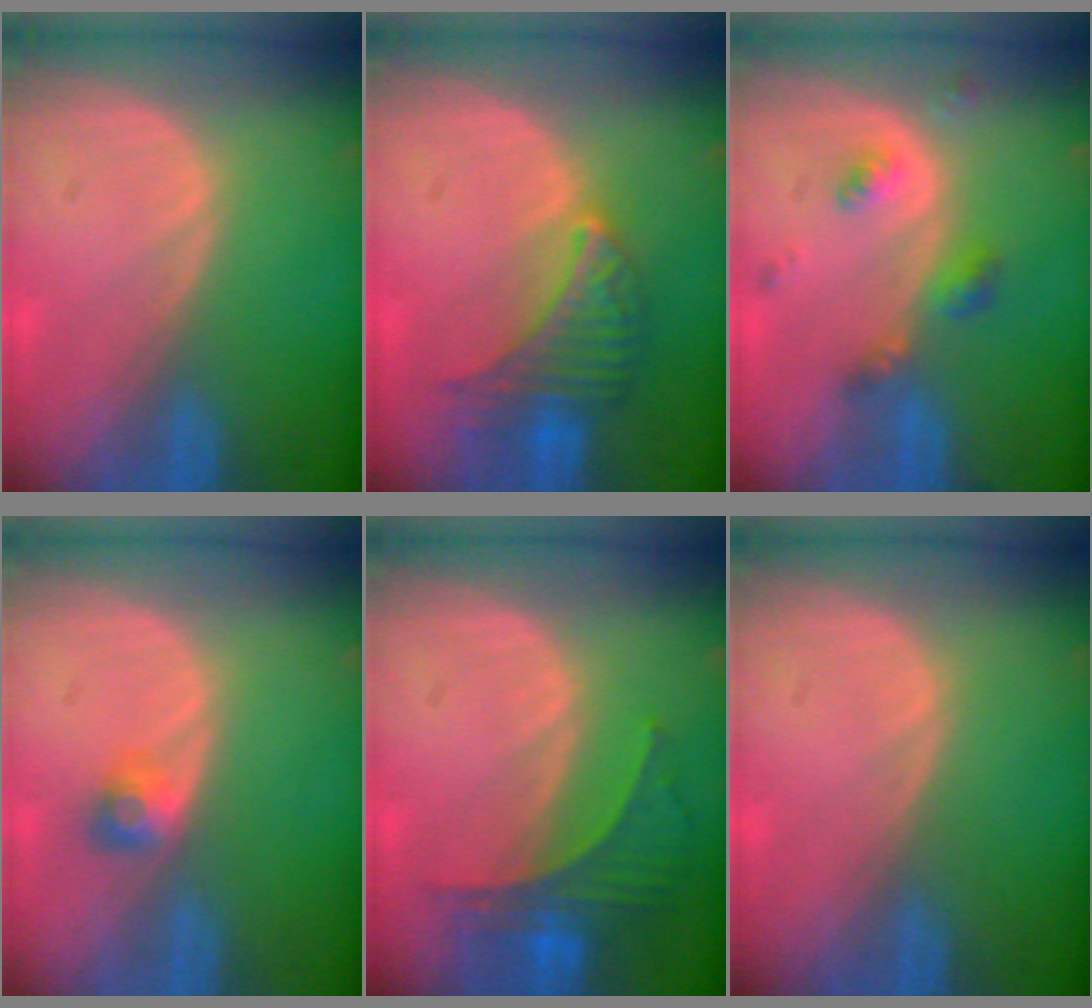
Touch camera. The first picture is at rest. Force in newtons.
{"total": 6.6, "press": 6.5, "slide": 0.6}
{"total": 4.5, "press": 4.2, "slide": 1.8}
{"total": 2.5, "press": 2.2, "slide": 1.2}
{"total": 5.7, "press": 5.7, "slide": 0.3}
{"total": 0.0}